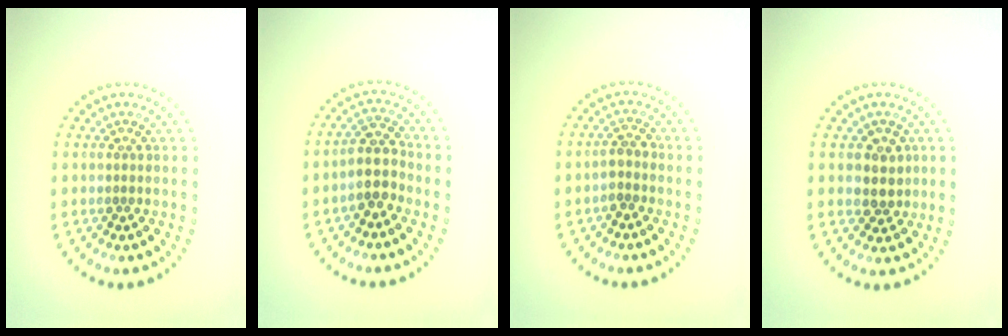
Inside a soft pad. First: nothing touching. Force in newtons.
{"total": 2.8, "press": 2.5, "slide": 1.2}
{"total": 1.6, "press": 1.3, "slide": 0.8}
{"total": 2.5, "press": 2.3, "slide": 0.9}